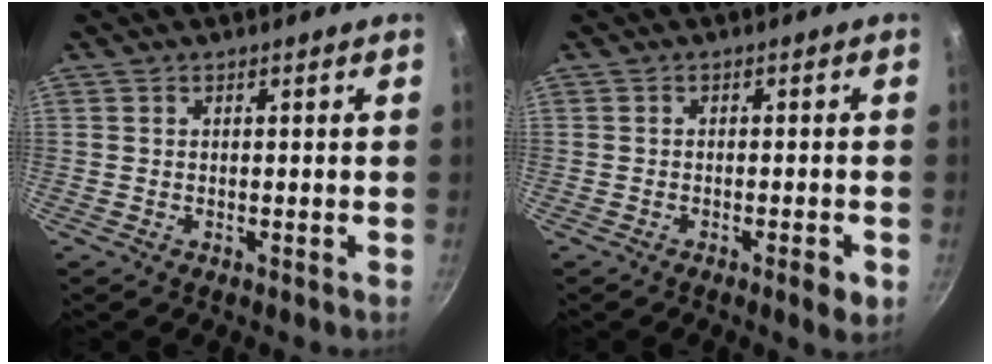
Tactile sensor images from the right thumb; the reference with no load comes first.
{"total": 3.0, "force": [-1.3, 0.7, 2.7], "torque": [-0.040, -0.001, -0.022]}